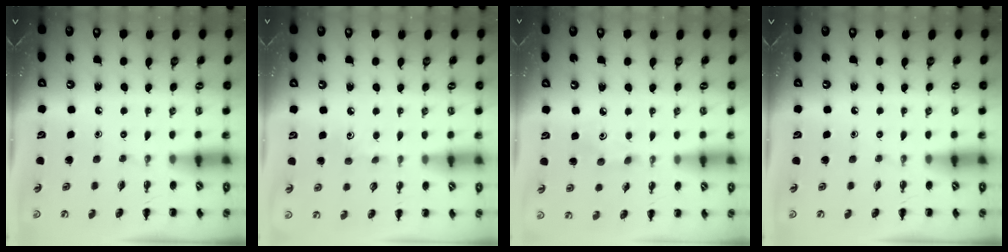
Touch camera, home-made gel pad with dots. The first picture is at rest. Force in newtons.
{"total": 3.8, "press": 3.6, "slide": 1.2}
{"total": 2.4, "press": 2.3, "slide": 0.7}
{"total": 0.0}